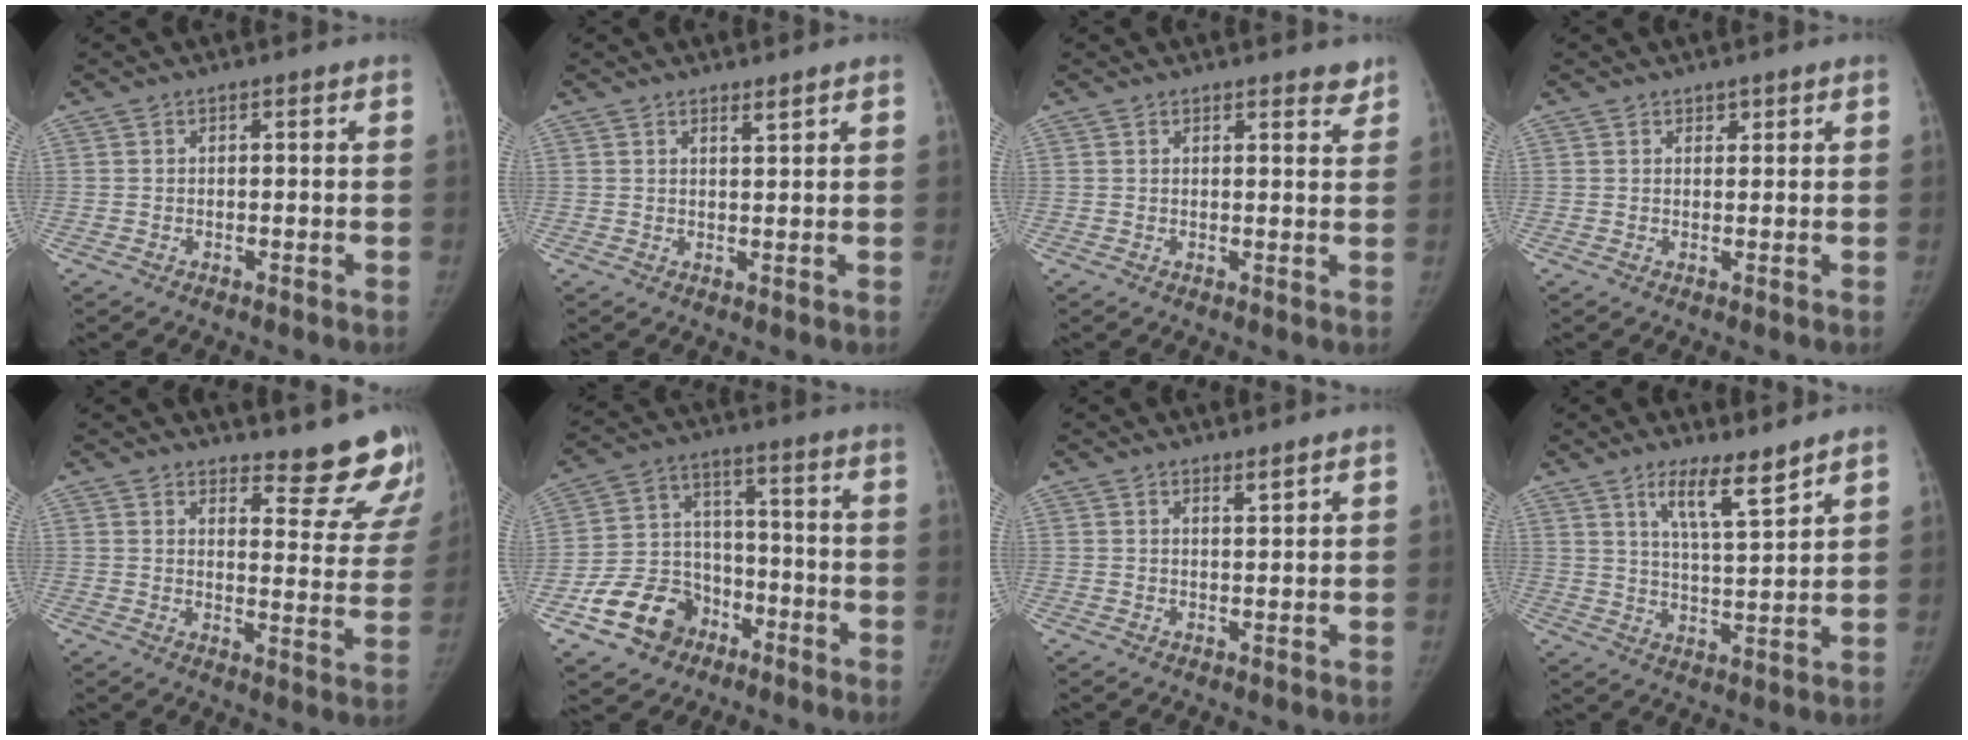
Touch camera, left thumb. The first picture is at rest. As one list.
[{"total": 1.2, "force": [1.1, 0.1, 0.6], "torque": [-0.008, -0.011, 0.019]}, {"total": 2.4, "force": [2.1, 0.8, 0.9], "torque": [0.002, -0.015, 0.020]}, {"total": 1.1, "force": [0.8, 0.7, 0.2], "torque": [0.006, -0.005, 0.011]}, {"total": 14.9, "force": [13.6, 4.0, 4.5], "torque": [-0.006, -0.137, 0.151]}, {"total": 13.1, "force": [-6.9, 10.0, 4.8], "torque": [-0.051, 0.058, -0.115]}, {"total": 1.4, "force": [1.2, 0.1, 0.6], "torque": [-0.008, -0.012, 0.021]}, {"total": 8.0, "force": [5.7, 1.2, 5.5], "torque": [-0.087, -0.047, 0.103]}]